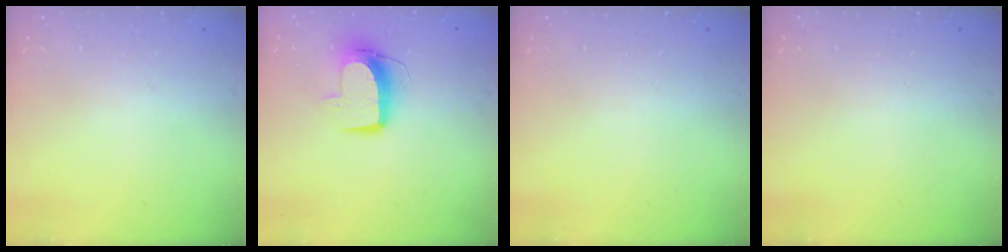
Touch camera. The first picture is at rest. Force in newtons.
{"total": 10.3, "press": 10.3, "slide": 0.8}
{"total": 0.0}
{"total": 0.0}